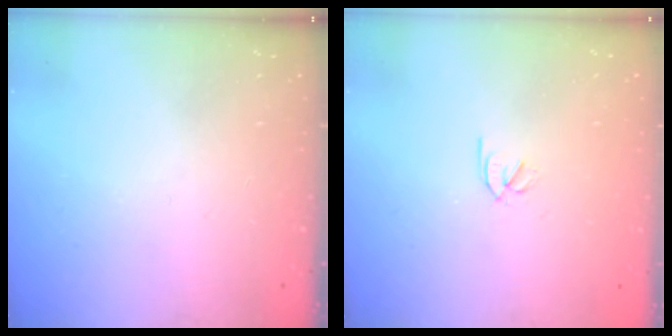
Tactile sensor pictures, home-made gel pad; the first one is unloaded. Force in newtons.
{"total": 1.8, "press": 1.7, "slide": 0.5}